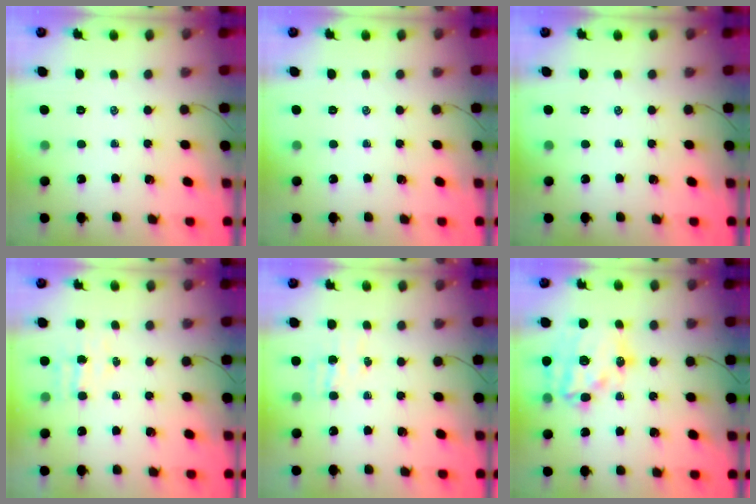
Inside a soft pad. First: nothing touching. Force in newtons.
{"total": 0.0}
{"total": 0.0}
{"total": 4.2, "press": 4.1, "slide": 1.1}
{"total": 5.6, "press": 5.5, "slide": 1.2}
{"total": 19.2, "press": 18.8, "slide": 3.9}